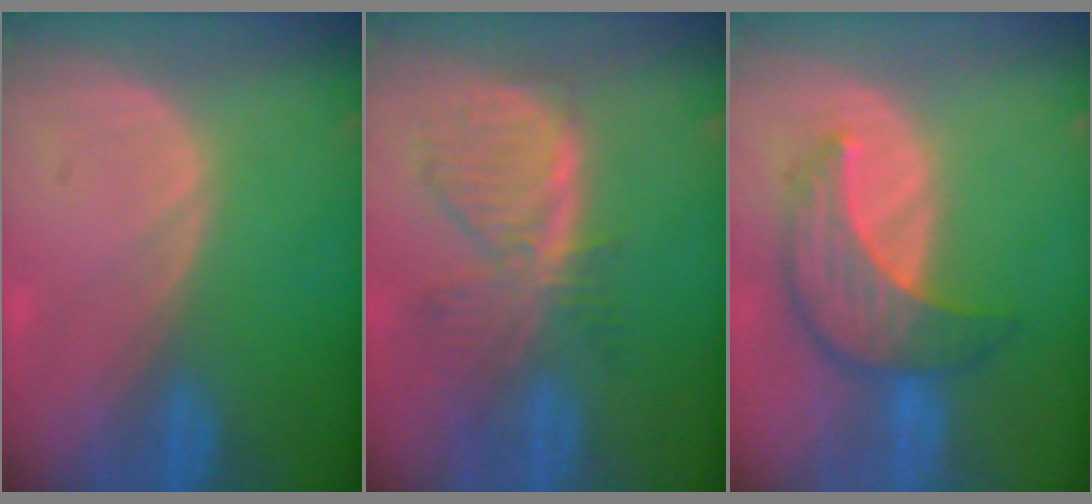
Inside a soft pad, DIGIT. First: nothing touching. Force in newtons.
{"total": 8.2, "press": 7.1, "slide": 4.0}
{"total": 7.8, "press": 7.5, "slide": 2.2}